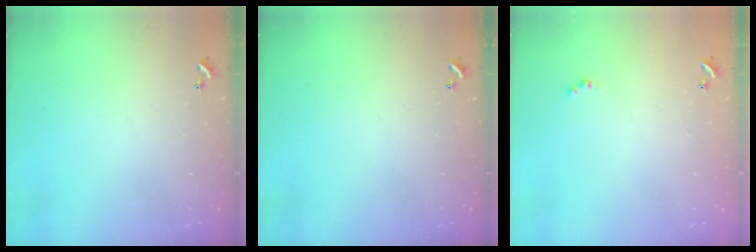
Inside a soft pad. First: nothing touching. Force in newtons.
{"total": 0.0}
{"total": 0.8, "press": 0.5, "slide": 0.5}